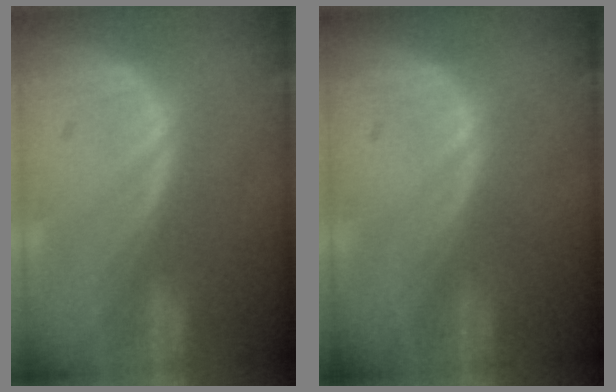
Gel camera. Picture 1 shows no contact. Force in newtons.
{"total": 0.0}